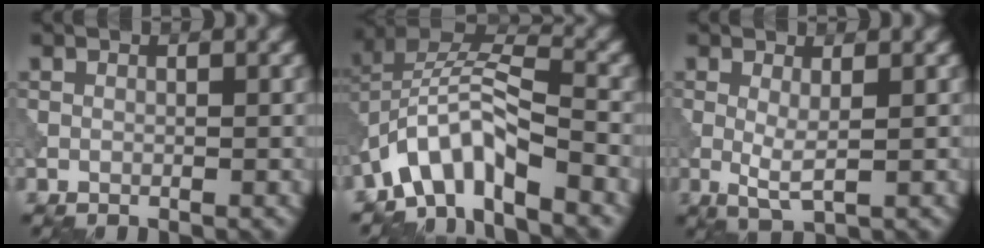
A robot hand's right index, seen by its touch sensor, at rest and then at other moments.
{"total": 7.3, "force": [-4.4, 2.6, 5.2], "torque": [-0.090, 0.011, -0.094]}
{"total": 2.3, "force": [0.1, 0.4, 2.2], "torque": [-0.047, -0.007, 0.004]}